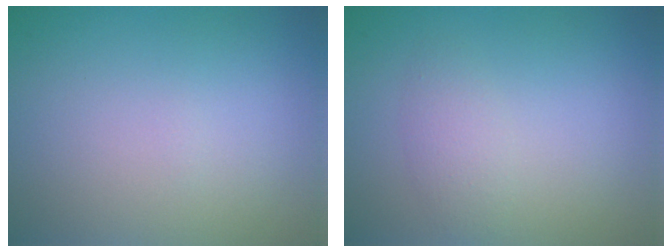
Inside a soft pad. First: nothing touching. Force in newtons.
{"total": 1.8, "press": 1.8, "slide": 0.1}